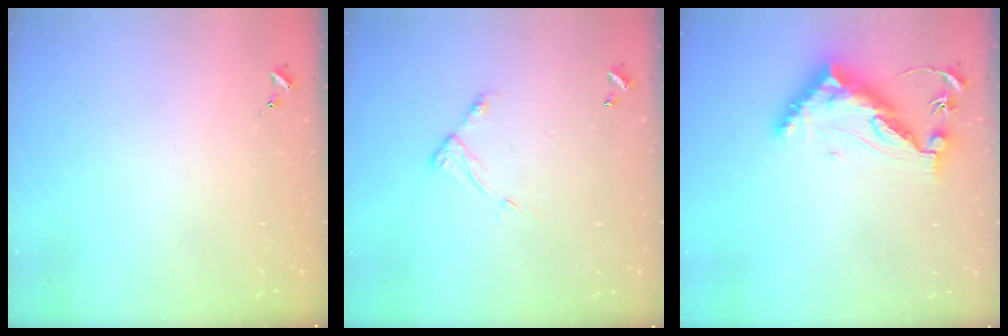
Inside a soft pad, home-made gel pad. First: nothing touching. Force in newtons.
{"total": 6.4, "press": 6.4, "slide": 0.6}
{"total": 11.5, "press": 11.4, "slide": 0.7}